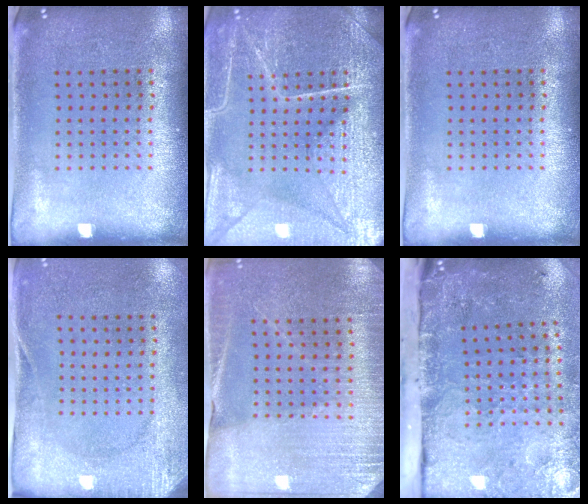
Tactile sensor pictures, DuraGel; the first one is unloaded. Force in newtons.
{"total": 5.5, "press": 5.5, "slide": 0.6}
{"total": 0.0}
{"total": 2.8, "press": 2.1, "slide": 1.8}
{"total": 2.9, "press": 2.9, "slide": 0.2}
{"total": 5.0, "press": 3.6, "slide": 3.4}